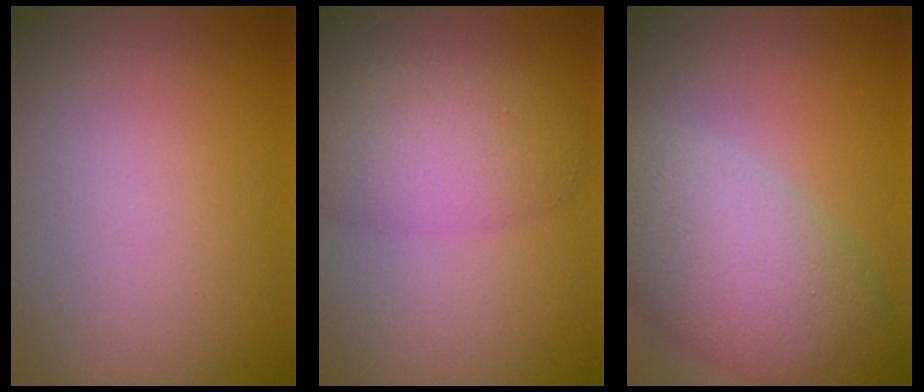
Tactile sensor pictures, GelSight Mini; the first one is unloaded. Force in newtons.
{"total": 5.0, "press": 5.0, "slide": 0.1}
{"total": 8.2, "press": 8.2, "slide": 0.3}